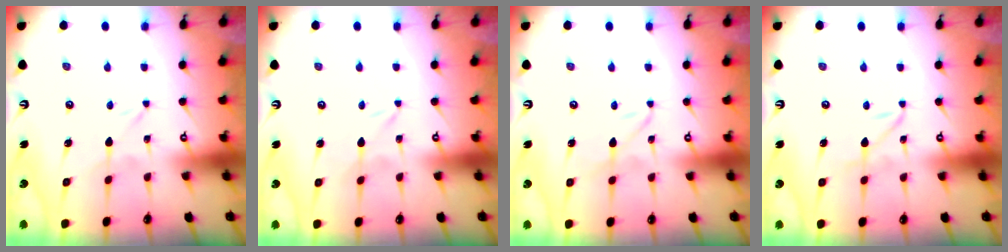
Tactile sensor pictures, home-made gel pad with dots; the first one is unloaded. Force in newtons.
{"total": 0.0}
{"total": 2.2, "press": 2.2, "slide": 0.2}
{"total": 1.5, "press": 1.5, "slide": 0.2}